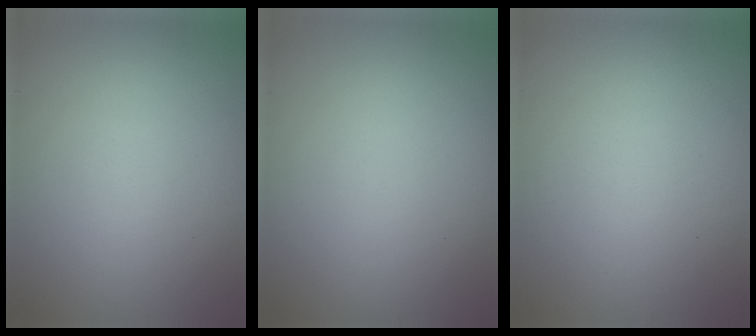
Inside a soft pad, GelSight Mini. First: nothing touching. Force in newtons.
{"total": 0.0}
{"total": 0.0}